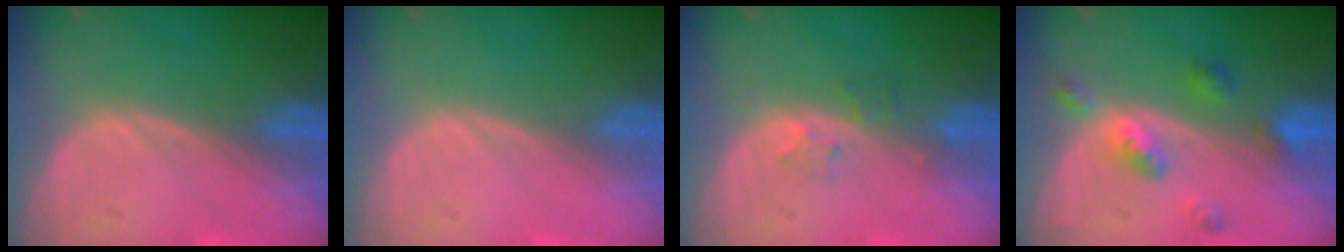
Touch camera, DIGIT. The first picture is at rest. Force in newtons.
{"total": 0.0}
{"total": 1.9, "press": 1.9, "slide": 0.2}
{"total": 5.3, "press": 4.6, "slide": 2.6}